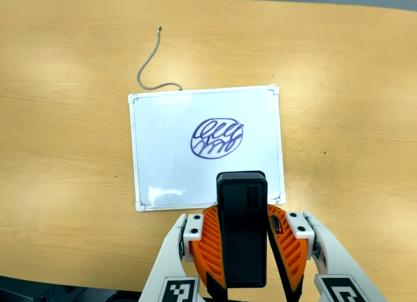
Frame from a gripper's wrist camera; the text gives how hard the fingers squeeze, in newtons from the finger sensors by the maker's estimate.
{"total": 7.4, "left": 6.4, "right": 8.4}